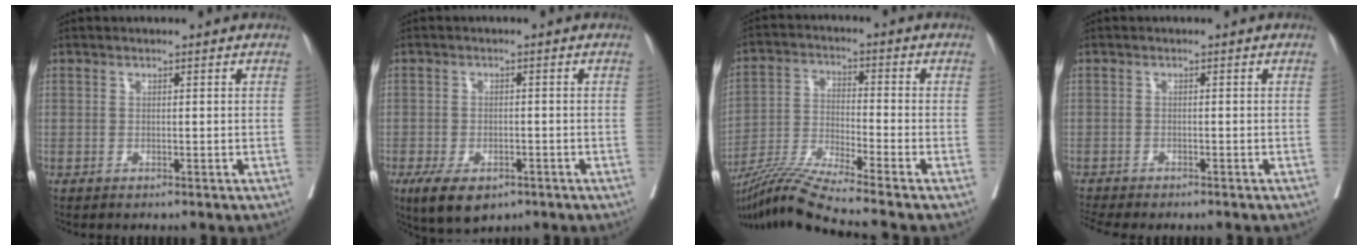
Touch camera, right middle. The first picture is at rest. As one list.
[{"total": 7.1, "force": [-4.4, 3.5, 4.3], "torque": [-0.073, -0.007, -0.068]}, {"total": 10.5, "force": [-9.3, -2.6, 4.2], "torque": [-0.082, -0.019, -0.176]}, {"total": 5.2, "force": [-4.7, 0.9, 2.1], "torque": [-0.027, -0.006, -0.072]}]